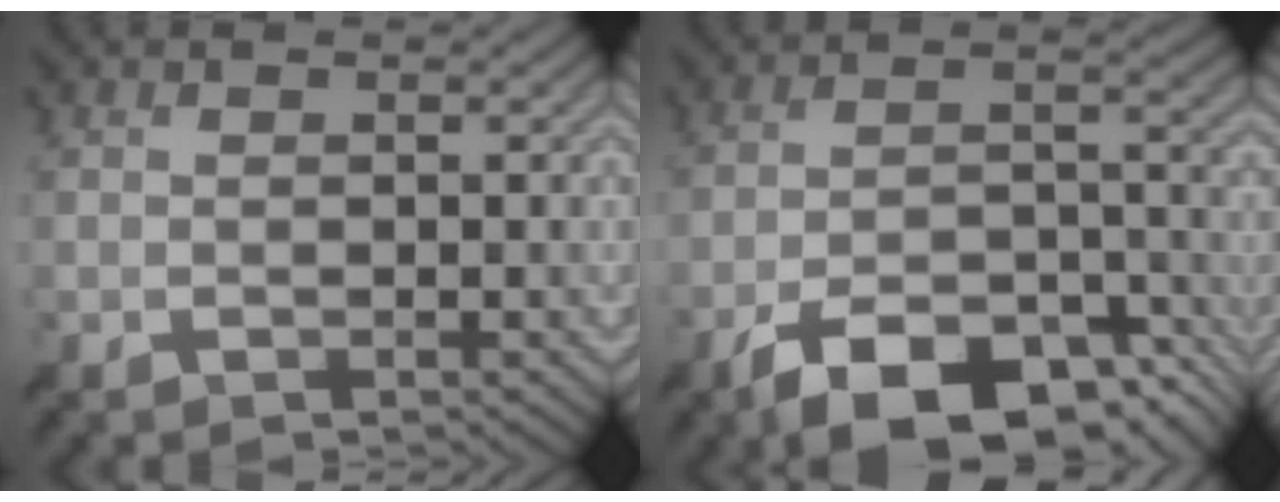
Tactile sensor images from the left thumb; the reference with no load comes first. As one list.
[{"total": 14.0, "force": [-9.5, 5.1, 9.0], "torque": [-0.159, -0.002, -0.166]}]